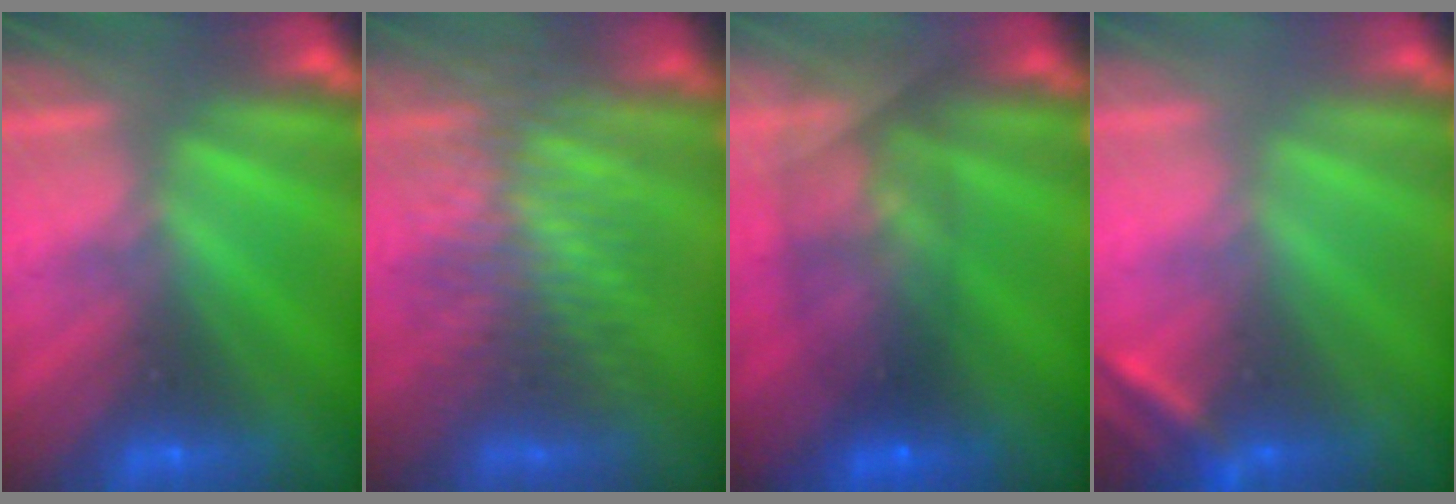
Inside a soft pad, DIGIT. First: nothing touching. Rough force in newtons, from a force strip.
{"total": 3.2}
{"total": 5.7}
{"total": 2.6}